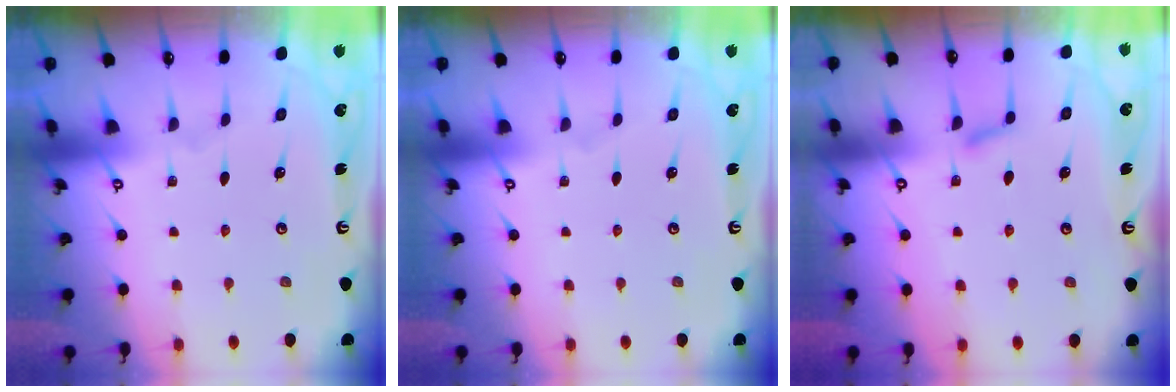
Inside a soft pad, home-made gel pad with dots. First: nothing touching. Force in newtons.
{"total": 0.0}
{"total": 4.7, "press": 4.6, "slide": 0.8}